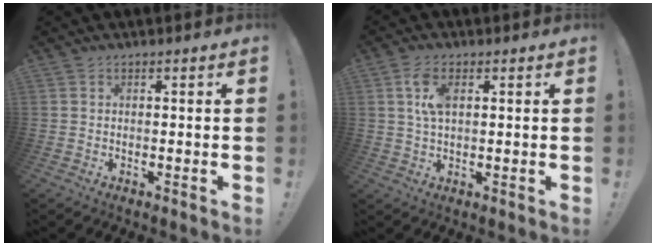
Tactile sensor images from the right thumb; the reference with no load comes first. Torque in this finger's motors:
{"motor_torque": [1.14, 1.07, 0.67, 0.11, 0.28]}